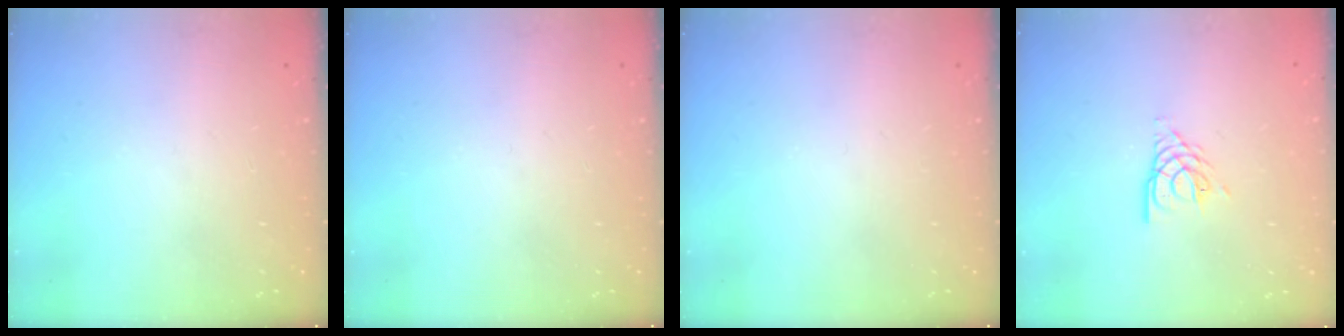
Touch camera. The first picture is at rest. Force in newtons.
{"total": 0.0}
{"total": 0.0}
{"total": 4.2, "press": 4.1, "slide": 0.5}